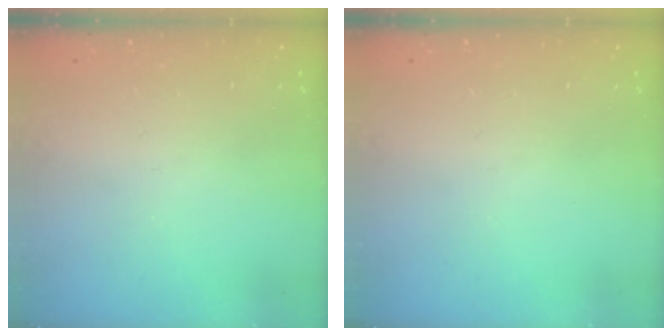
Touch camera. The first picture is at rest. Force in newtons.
{"total": 0.0}